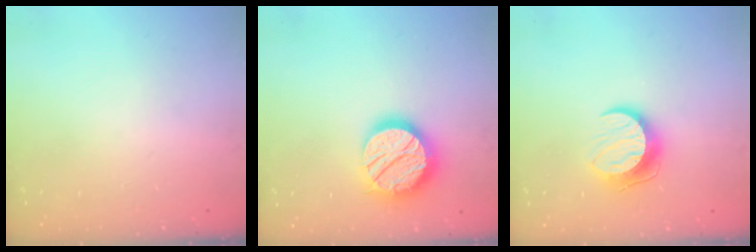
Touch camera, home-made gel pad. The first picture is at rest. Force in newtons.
{"total": 18.2, "press": 18.2, "slide": 1.1}
{"total": 10.5, "press": 10.4, "slide": 0.8}